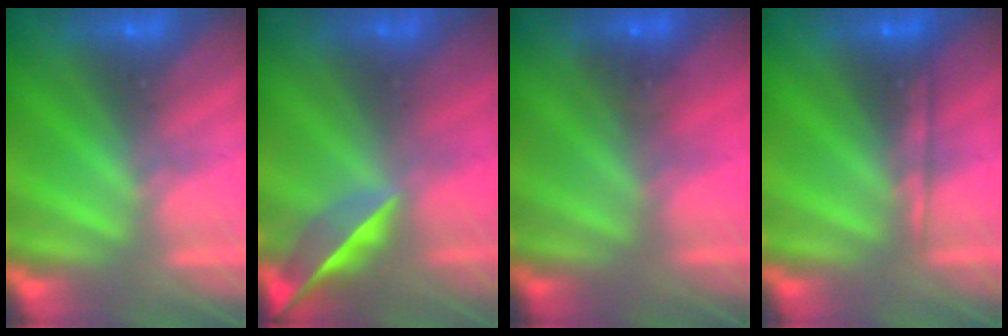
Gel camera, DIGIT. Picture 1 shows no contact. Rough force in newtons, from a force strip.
{"total": 3.6}
{"total": 1.2}
{"total": 2.1}